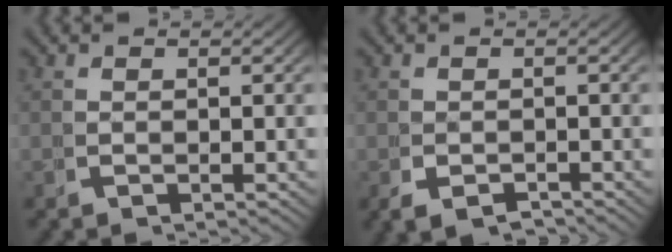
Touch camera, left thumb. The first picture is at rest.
{"total": 1.9, "force": [-1.1, 1.2, 1.0], "torque": [-0.026, -0.015, -0.013]}